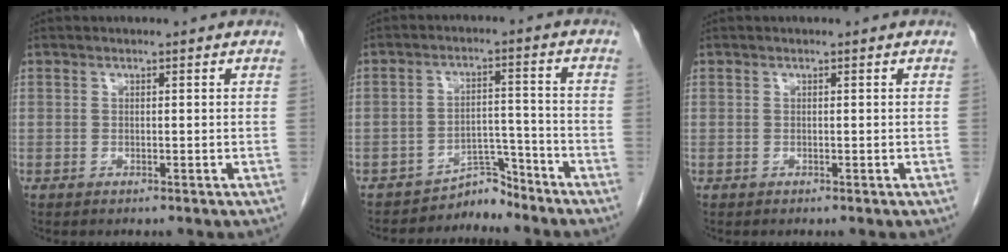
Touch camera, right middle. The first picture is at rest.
{"total": 4.4, "force": [-4.2, 0.8, -0.6], "torque": [0.017, 0.020, -0.065]}
{"total": 0.0}